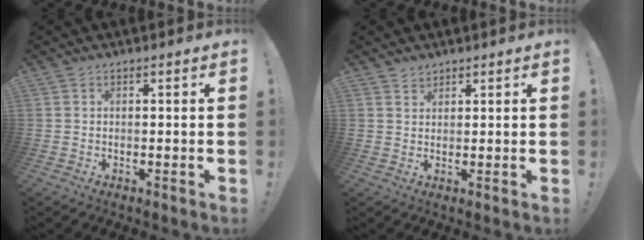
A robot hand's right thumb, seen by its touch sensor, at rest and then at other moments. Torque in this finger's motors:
{"motor_torque": [-0.07, 0.19, 0.33, 0.14, -0.04]}